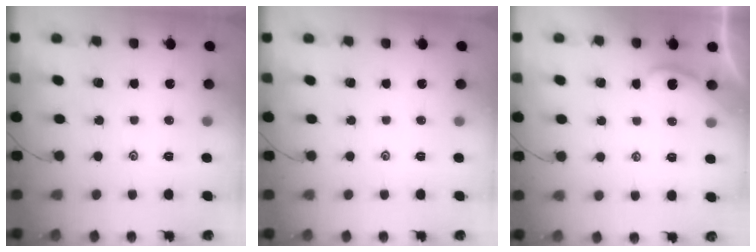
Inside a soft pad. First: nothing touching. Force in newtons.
{"total": 0.0}
{"total": 0.9, "press": 0.9, "slide": 0.1}